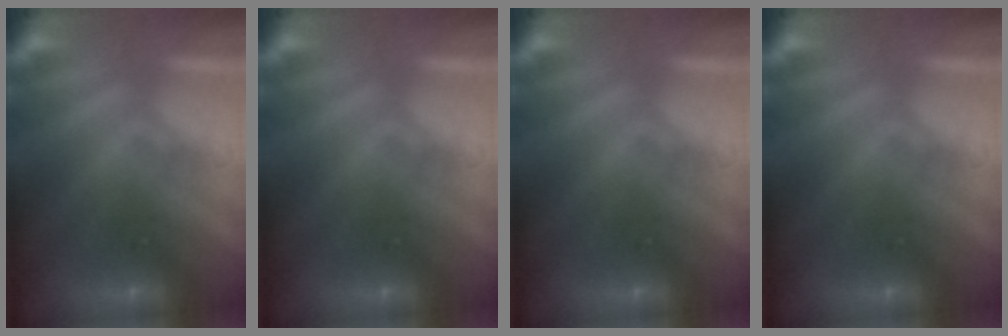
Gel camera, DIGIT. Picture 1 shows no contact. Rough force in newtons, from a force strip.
{"total": 0.0}
{"total": 0.0}
{"total": 0.0}